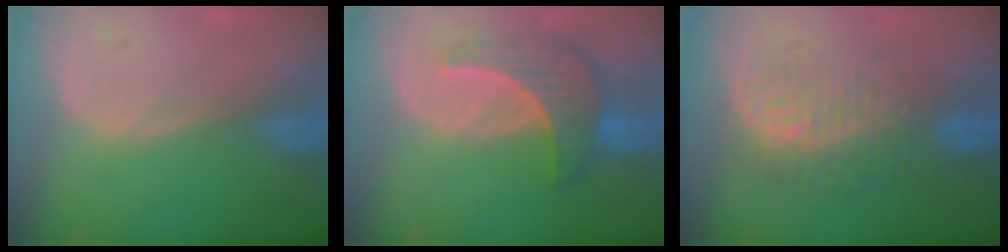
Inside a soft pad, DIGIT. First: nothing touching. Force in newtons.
{"total": 7.0, "press": 6.9, "slide": 1.4}
{"total": 9.2, "press": 9.0, "slide": 1.8}